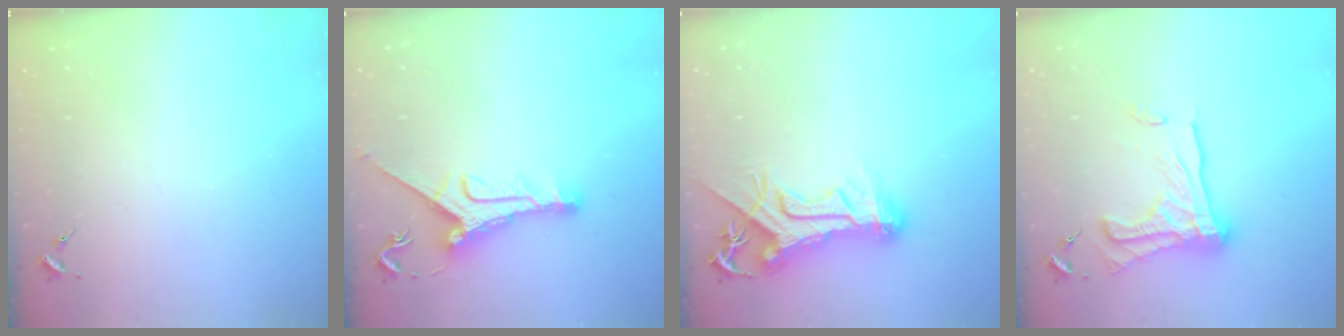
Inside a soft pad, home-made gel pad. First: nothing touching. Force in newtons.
{"total": 11.2, "press": 11.2, "slide": 0.9}
{"total": 16.8, "press": 16.7, "slide": 1.6}
{"total": 18.7, "press": 18.7, "slide": 1.5}